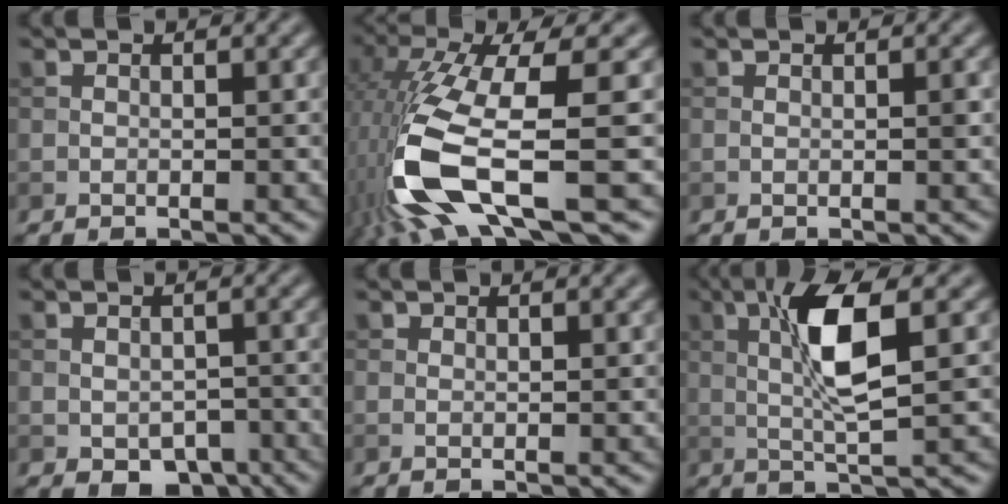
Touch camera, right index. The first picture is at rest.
{"total": 12.2, "force": [-4.1, 3.5, 10.9], "torque": [-0.236, -0.009, -0.076]}
{"total": 0.5, "force": [0.1, 0.0, 0.5], "torque": [-0.007, -0.001, 0.000]}
{"total": 3.4, "force": [-1.6, 2.2, 2.1], "torque": [-0.029, -0.011, -0.019]}
{"total": 1.4, "force": [1.1, 0.3, 0.8], "torque": [-0.010, -0.002, 0.016]}
{"total": 6.5, "force": [1.2, 1.2, 6.3], "torque": [-0.129, 0.008, 0.022]}